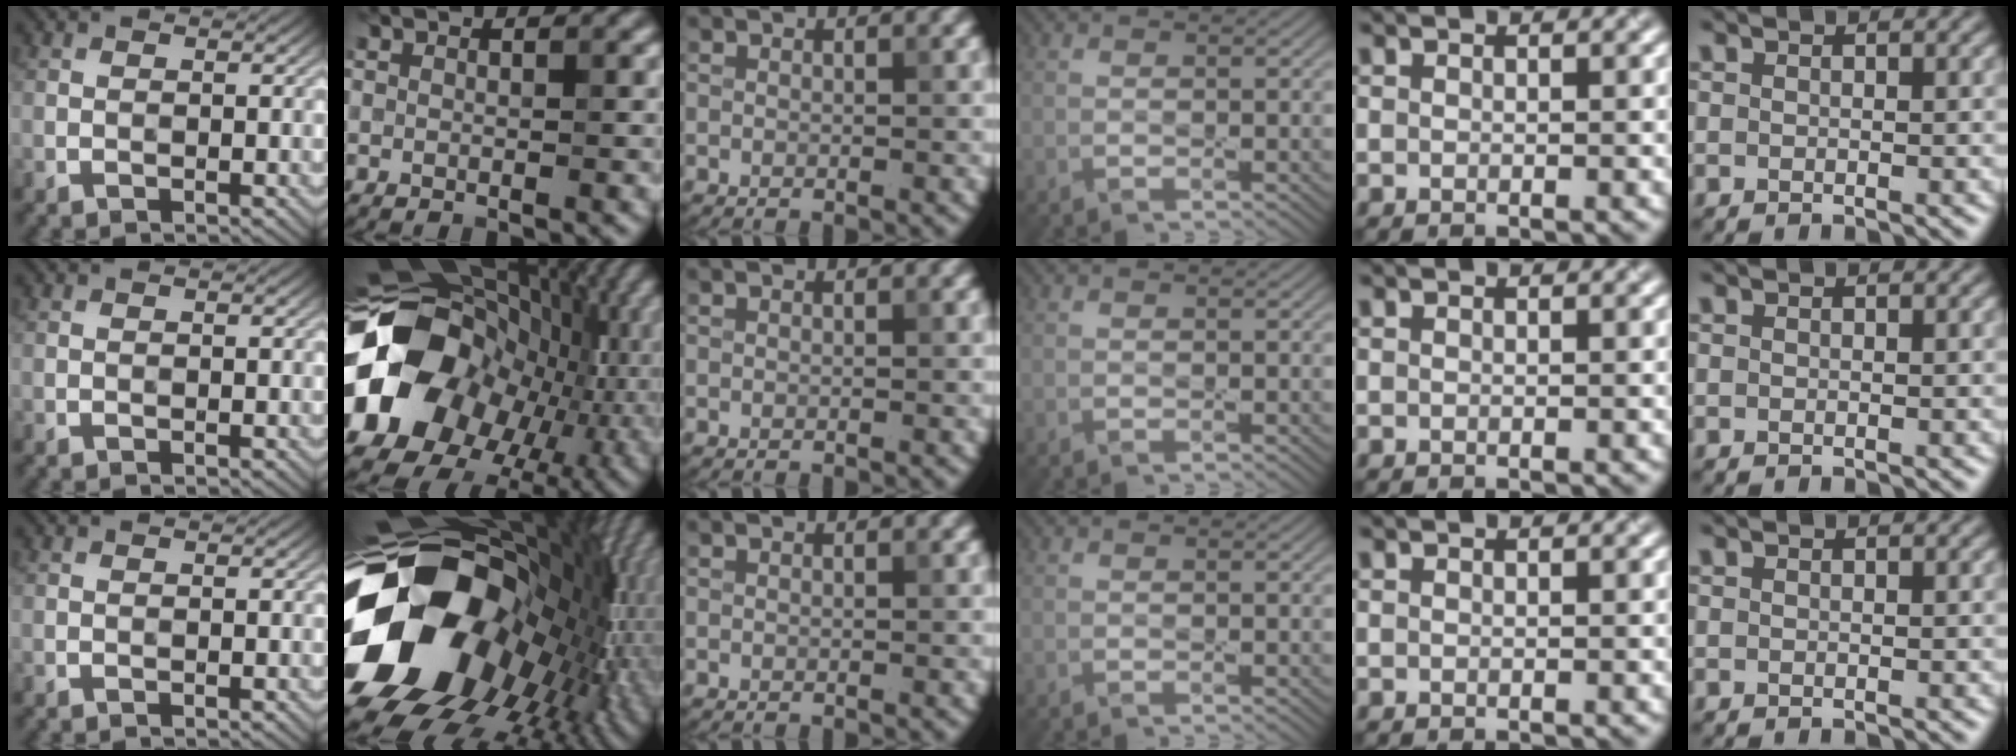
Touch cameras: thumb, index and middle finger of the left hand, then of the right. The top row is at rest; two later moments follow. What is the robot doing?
{"motion": "press", "object": "camera"}